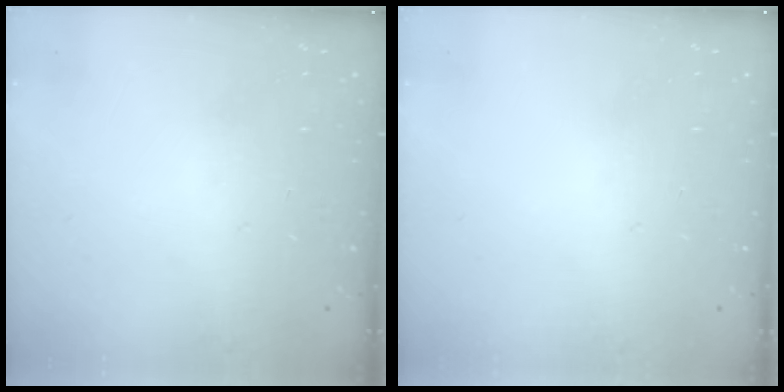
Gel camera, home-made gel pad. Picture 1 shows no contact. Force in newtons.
{"total": 0.0}